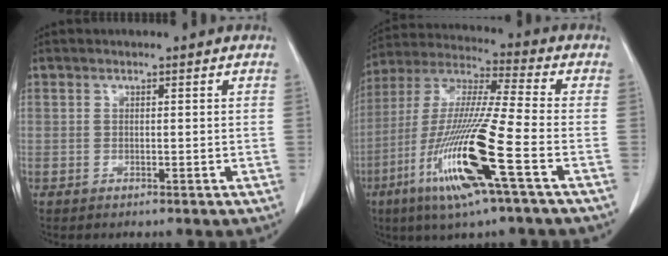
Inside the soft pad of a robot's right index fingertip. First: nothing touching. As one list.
[{"total": 17.9, "force": [-7.1, -0.1, 16.4], "torque": [-0.353, -0.028, -0.138]}]